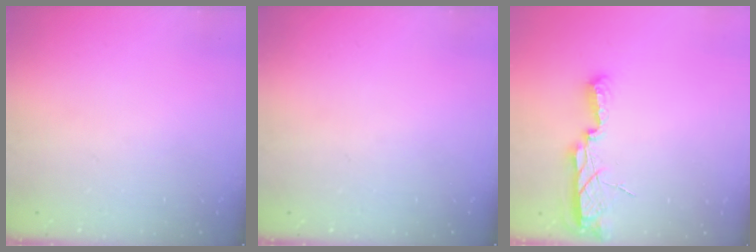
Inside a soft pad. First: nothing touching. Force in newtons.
{"total": 0.0}
{"total": 7.5, "press": 7.5, "slide": 0.8}